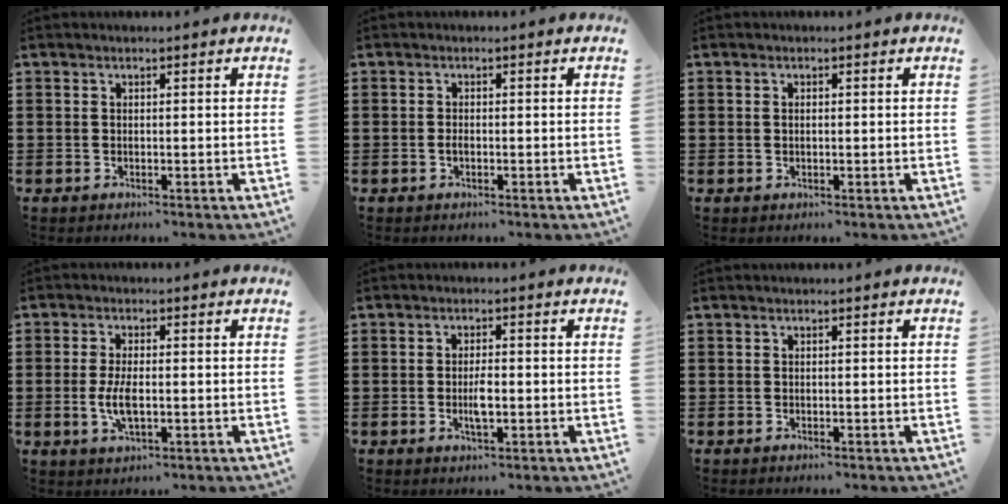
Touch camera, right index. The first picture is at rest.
{"total": 0.8, "force": [-0.3, 0.3, 0.6], "torque": [-0.014, -0.005, -0.005]}
{"total": 0.7, "force": [0.0, 0.3, 0.6], "torque": [-0.013, 0.000, 0.001]}
{"total": 4.7, "force": [-0.6, 2.0, 4.2], "torque": [-0.095, -0.005, -0.016]}
{"total": 3.2, "force": [-0.6, 1.0, 3.0], "torque": [-0.060, -0.002, -0.013]}
{"total": 0.0}